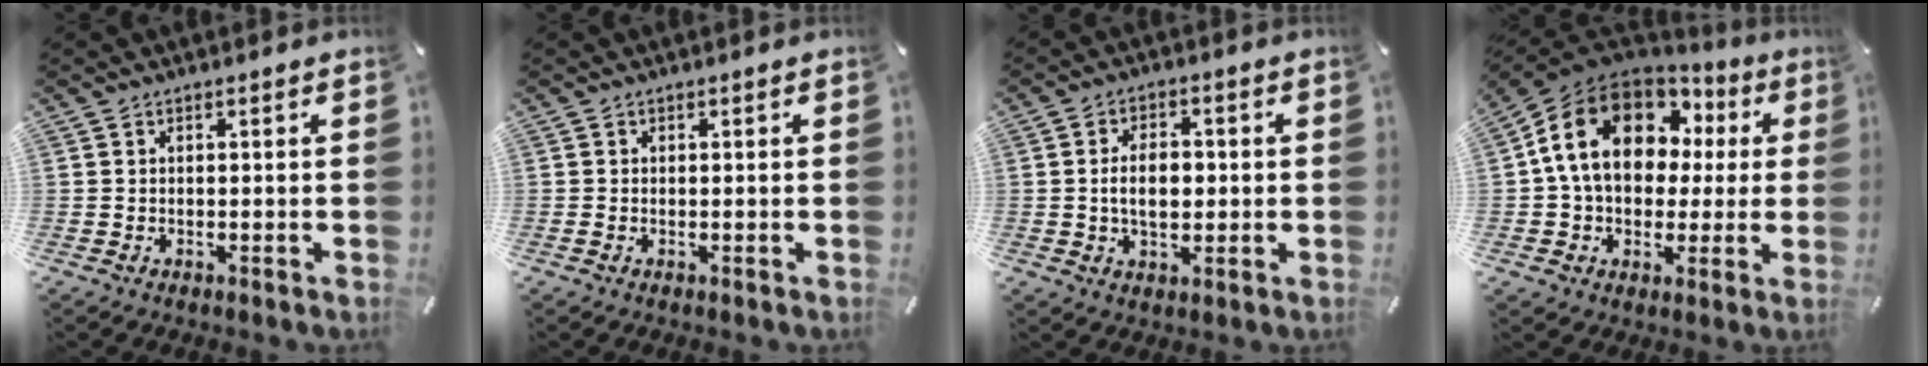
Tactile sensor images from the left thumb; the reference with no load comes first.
{"total": 0.5, "force": [-0.1, 0.2, 0.5], "torque": [-0.008, -0.001, -0.002]}
{"total": 7.1, "force": [-0.2, 4.6, 5.4], "torque": [-0.102, 0.001, -0.010]}
{"total": 17.0, "force": [4.7, 12.9, 10.0], "torque": [-0.211, -0.008, 0.087]}